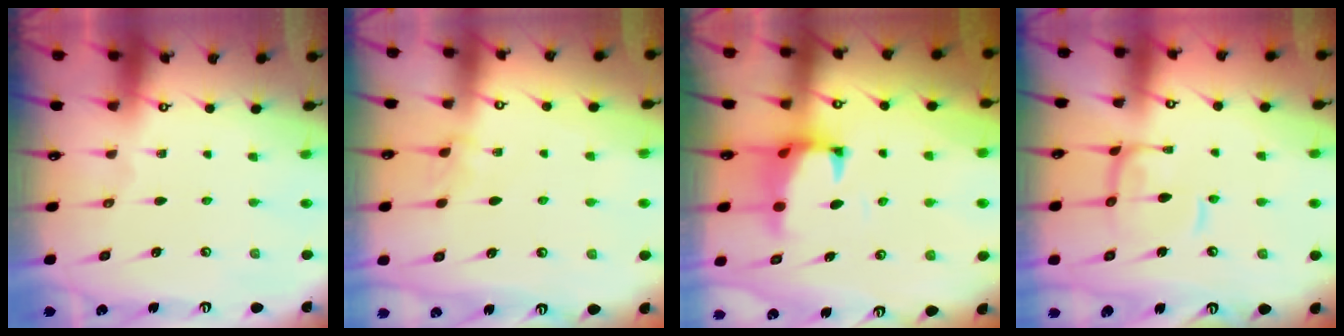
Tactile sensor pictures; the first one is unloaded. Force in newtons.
{"total": 3.0, "press": 2.9, "slide": 0.5}
{"total": 1.5, "press": 1.1, "slide": 1.1}
{"total": 2.8, "press": 2.7, "slide": 0.5}